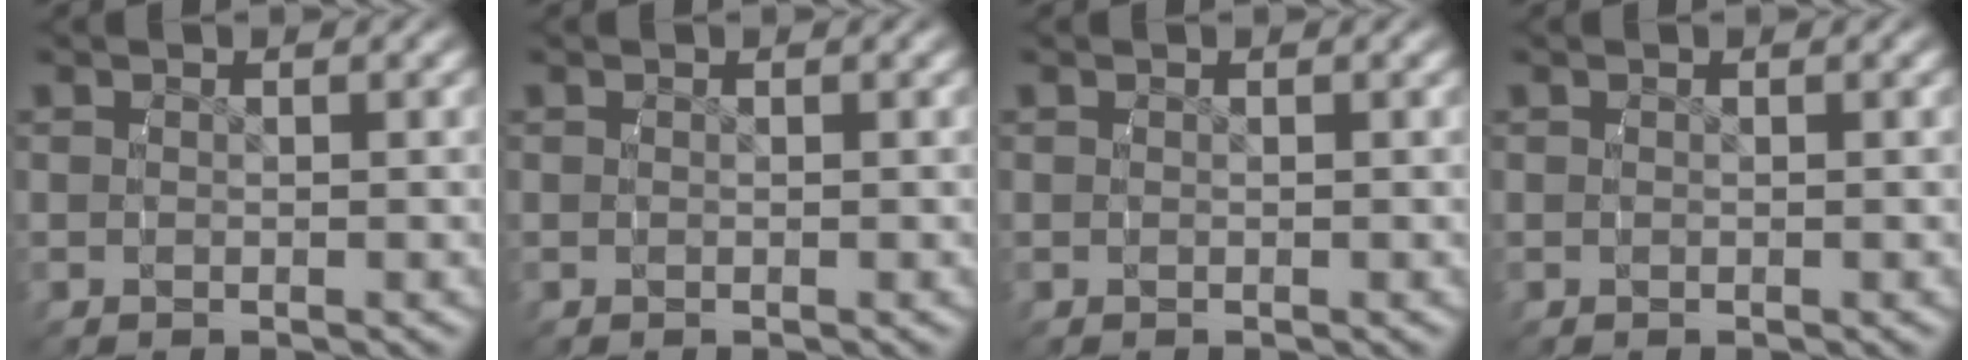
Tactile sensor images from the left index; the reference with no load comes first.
{"total": 0.0}
{"total": 0.0}
{"total": 0.0}